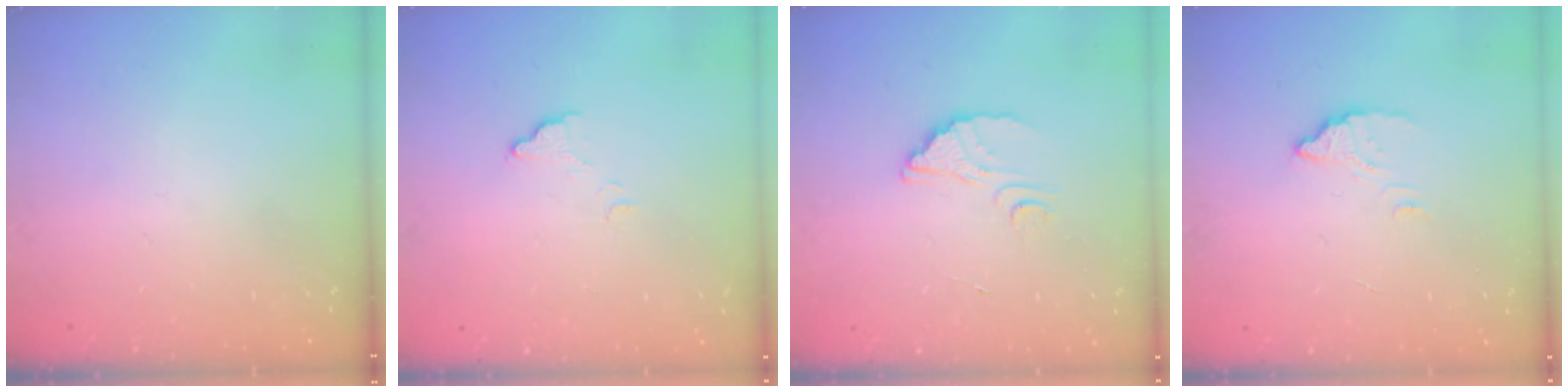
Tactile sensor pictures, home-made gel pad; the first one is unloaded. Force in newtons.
{"total": 4.2, "press": 4.2, "slide": 0.3}
{"total": 2.8, "press": 2.8, "slide": 0.0}
{"total": 2.8, "press": 2.8, "slide": 0.2}